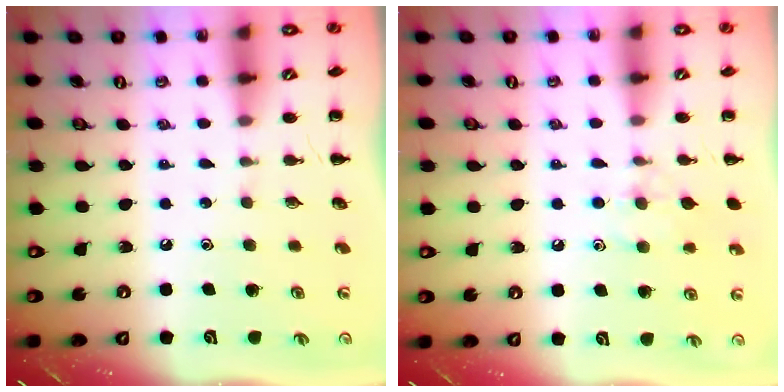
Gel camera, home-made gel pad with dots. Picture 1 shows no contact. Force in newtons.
{"total": 8.0, "press": 7.7, "slide": 2.0}